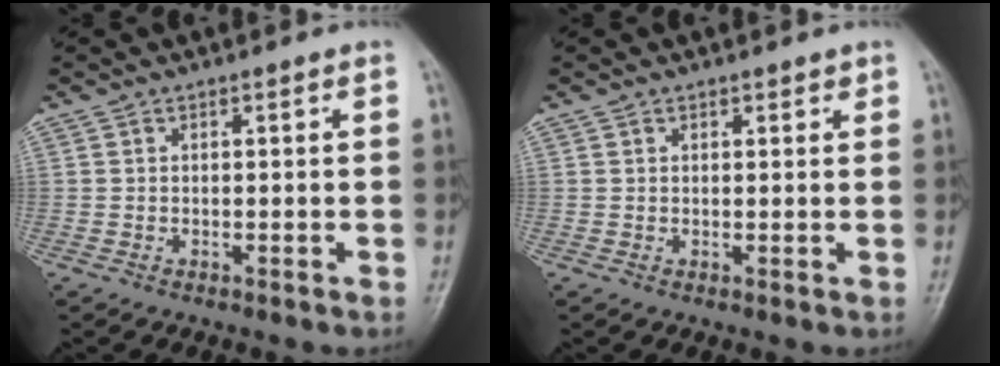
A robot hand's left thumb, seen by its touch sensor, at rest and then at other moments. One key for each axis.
{"total": 1.2, "fx": 0.9, "fy": 0.7, "fz": 0.4, "tx": 0.005, "ty": -0.004, "tz": 0.010}